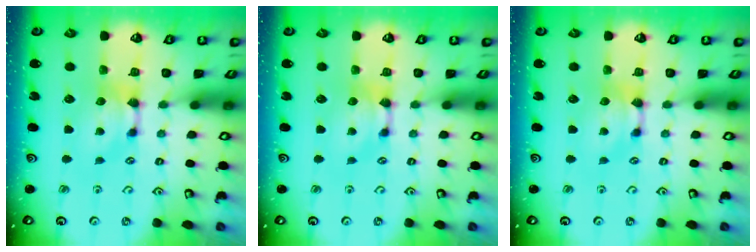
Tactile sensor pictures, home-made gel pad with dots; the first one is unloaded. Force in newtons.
{"total": 0.0}
{"total": 0.0}